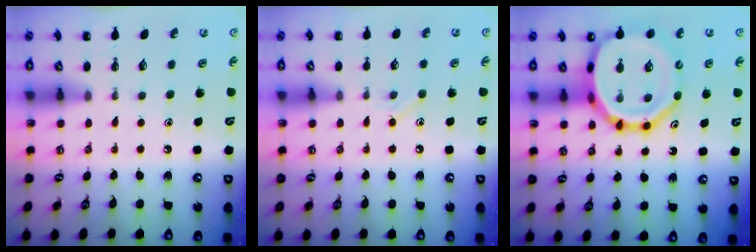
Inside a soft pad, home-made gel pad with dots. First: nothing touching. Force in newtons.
{"total": 7.1, "press": 6.9, "slide": 1.5}
{"total": 19.7, "press": 19.4, "slide": 3.6}